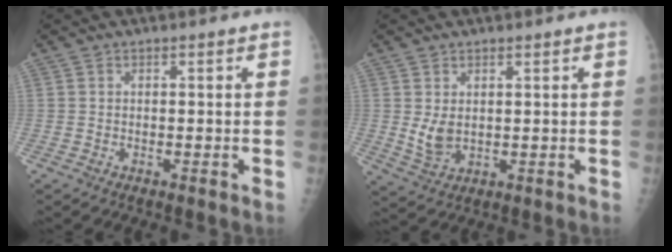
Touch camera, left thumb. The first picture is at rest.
{"total": 4.4, "force": [1.1, 2.8, 3.1], "torque": [-0.052, -0.017, 0.031]}